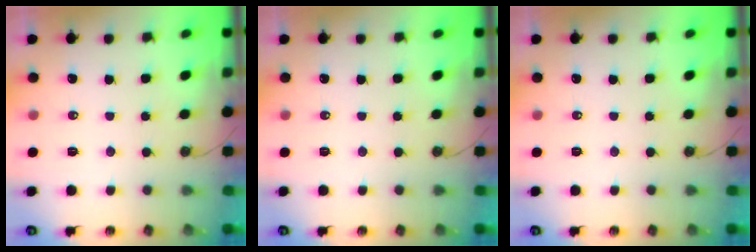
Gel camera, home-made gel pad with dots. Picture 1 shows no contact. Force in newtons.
{"total": 0.0}
{"total": 0.0}